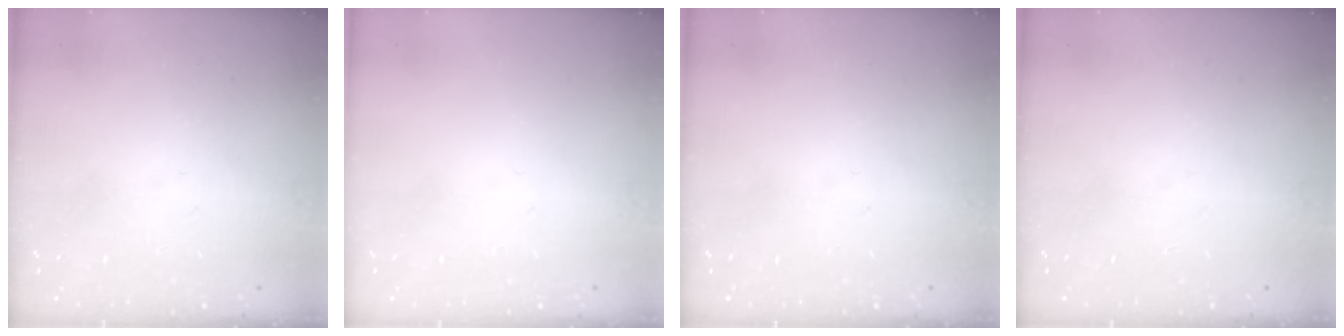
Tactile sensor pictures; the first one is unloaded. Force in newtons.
{"total": 0.0}
{"total": 0.0}
{"total": 0.0}